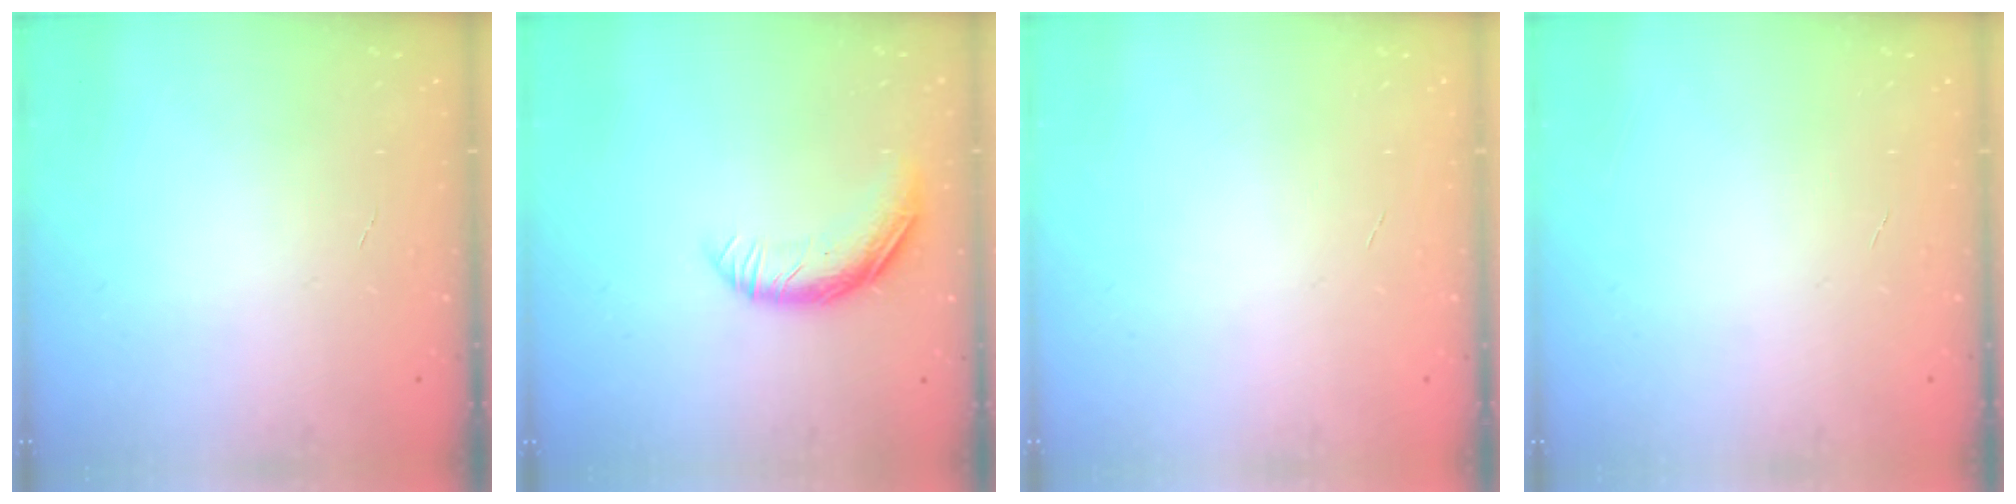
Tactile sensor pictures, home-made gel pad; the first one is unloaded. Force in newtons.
{"total": 10.6, "press": 10.5, "slide": 1.7}
{"total": 0.0}
{"total": 0.0}